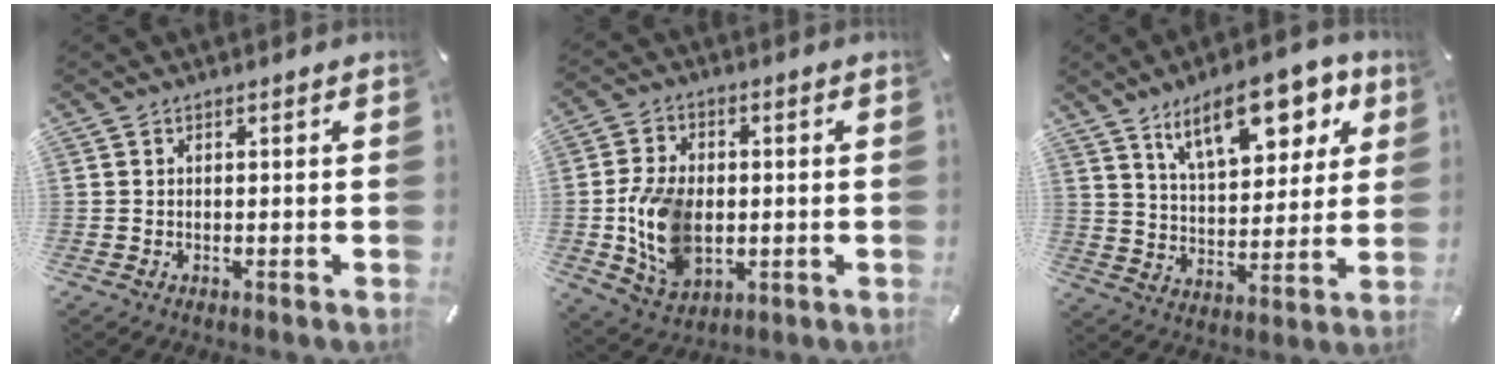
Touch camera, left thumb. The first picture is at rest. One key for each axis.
{"total": 13.4, "fx": -1.3, "fy": 9.7, "fz": 9.2, "tx": -0.209, "ty": 0.004, "tz": -0.021}
{"total": 17.1, "fx": 9.7, "fy": 8.2, "fz": 11.5, "tx": -0.170, "ty": -0.030, "tz": 0.163}